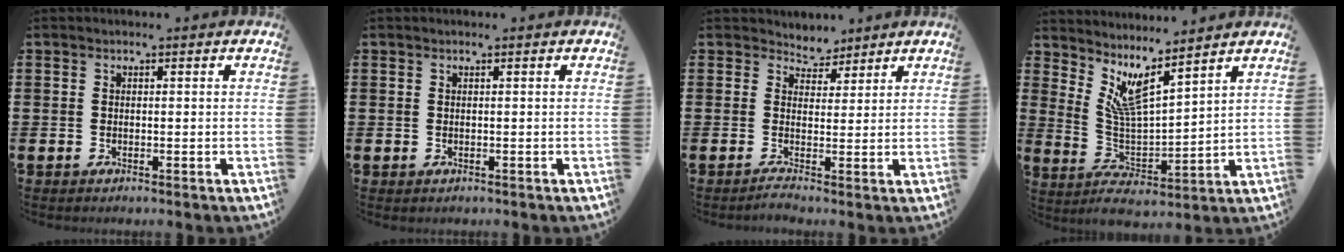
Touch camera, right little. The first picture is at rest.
{"total": 0.0}
{"total": 2.1, "force": [1.6, 1.4, 0.2], "torque": [0.001, -0.014, 0.023]}
{"total": 6.1, "force": [4.5, 0.9, 4.0], "torque": [-0.091, -0.039, 0.078]}